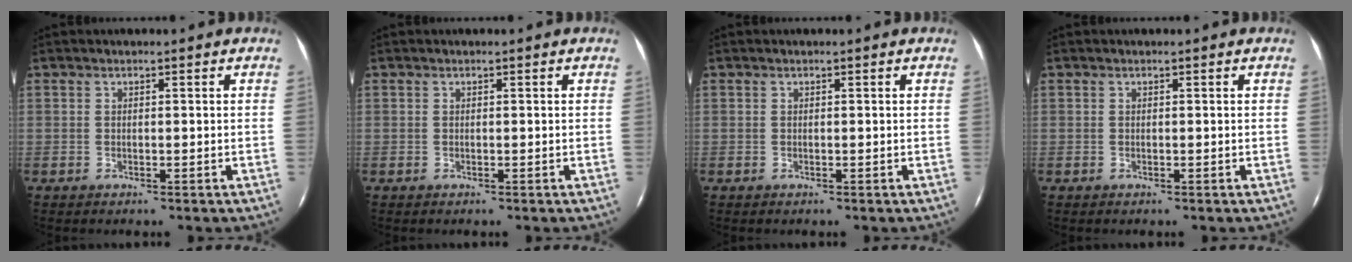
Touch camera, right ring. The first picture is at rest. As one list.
[{"total": 0.0}, {"total": 0.0}, {"total": 0.0}]